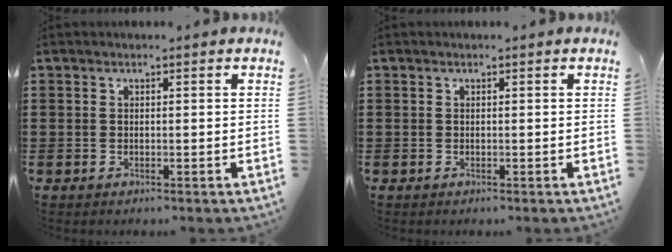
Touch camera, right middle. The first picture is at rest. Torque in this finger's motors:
{"motor_torque": [0.00, 0.00, 0.00, 0.00]}